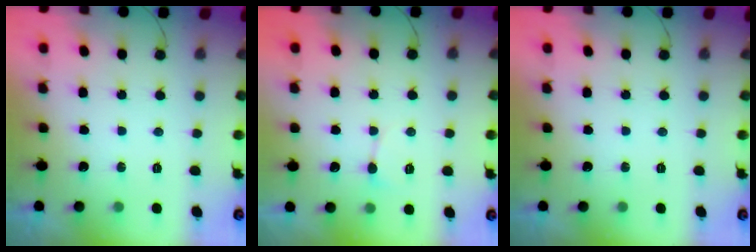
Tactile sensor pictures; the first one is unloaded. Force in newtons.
{"total": 3.6, "press": 3.6, "slide": 0.6}
{"total": 0.0}